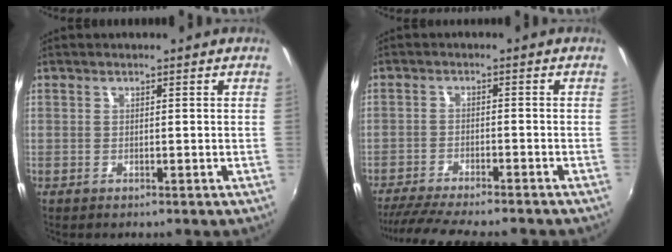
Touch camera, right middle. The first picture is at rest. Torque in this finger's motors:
{"motor_torque": [1.09, -1.05, 0.13, 0.06]}